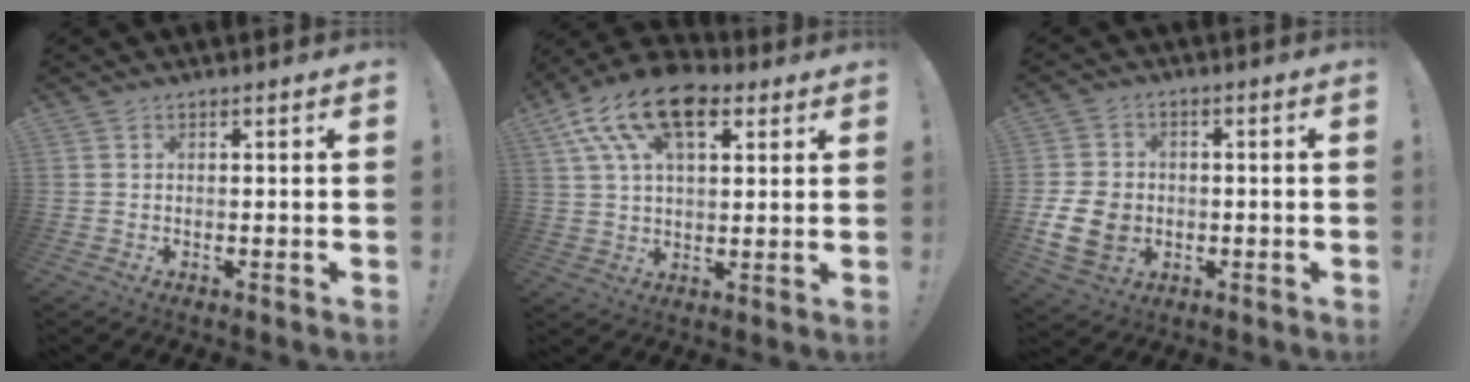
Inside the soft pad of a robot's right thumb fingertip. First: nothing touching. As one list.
[{"total": 16.9, "force": [8.2, 9.1, 11.7], "torque": [-0.203, -0.029, 0.148]}, {"total": 12.3, "force": [-2.1, 9.9, 7.0], "torque": [-0.126, 0.011, -0.037]}]